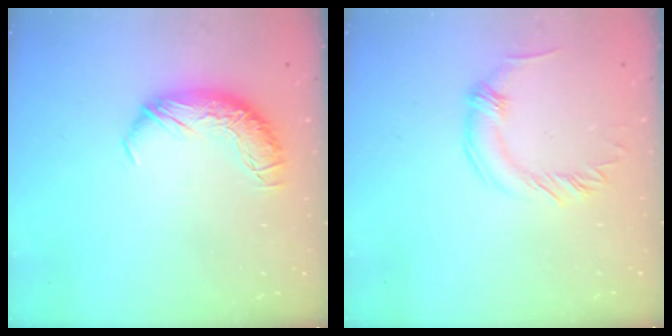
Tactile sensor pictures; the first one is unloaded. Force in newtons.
{"total": 0.8, "press": 0.8, "slide": 0.0}